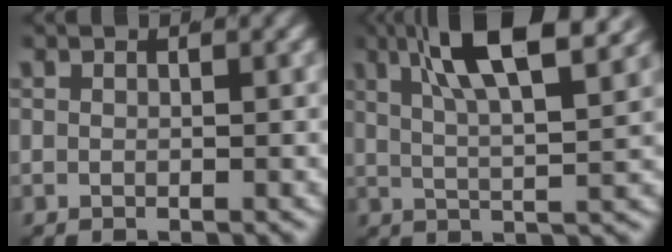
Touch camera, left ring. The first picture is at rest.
{"total": 8.2, "force": [4.1, 1.8, 6.9], "torque": [-0.109, 0.006, 0.064]}